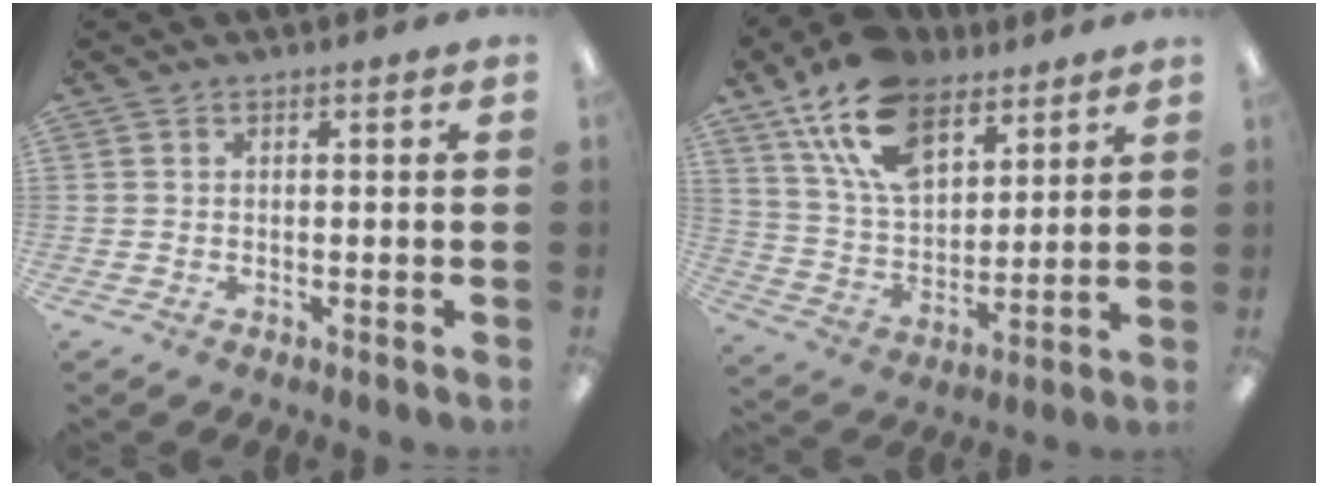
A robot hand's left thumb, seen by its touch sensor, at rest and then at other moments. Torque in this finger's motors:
{"motor_torque": [0.25, 0.26, 1.50, -1.27, 0.51]}